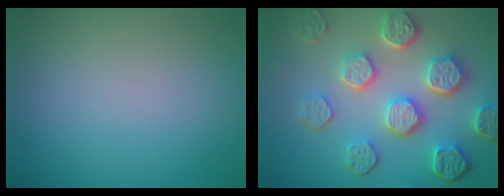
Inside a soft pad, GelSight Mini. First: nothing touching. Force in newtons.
{"total": 7.7, "press": 5.9, "slide": 4.9}